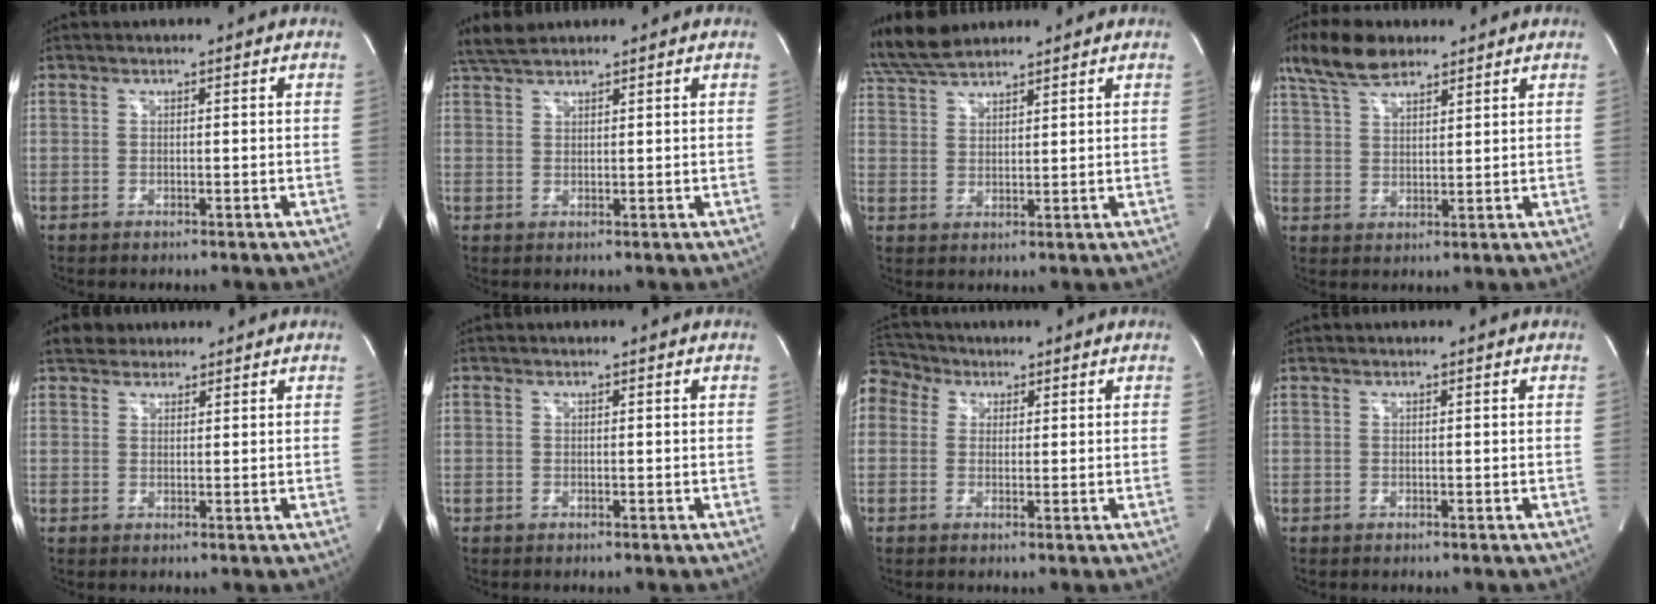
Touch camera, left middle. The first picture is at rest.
{"total": 4.3, "force": [3.8, 0.8, 1.7], "torque": [-0.045, 0.022, 0.079]}
{"total": 8.5, "force": [7.6, 1.6, 3.3], "torque": [-0.075, 0.029, 0.150]}
{"total": 8.3, "force": [6.4, 2.8, 4.5], "torque": [-0.094, 0.020, 0.124]}
{"total": 4.0, "force": [3.3, 2.1, 0.8], "torque": [-0.016, 0.024, 0.055]}
{"total": 0.0}
{"total": 7.5, "force": [3.9, 6.0, 2.1], "torque": [-0.059, 0.051, 0.080]}
{"total": 0.0}